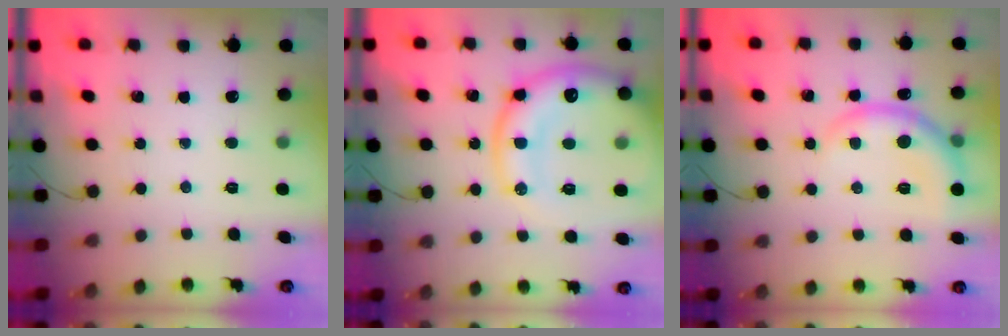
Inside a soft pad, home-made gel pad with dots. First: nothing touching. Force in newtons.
{"total": 20.9, "press": 20.6, "slide": 3.3}
{"total": 8.6, "press": 8.6, "slide": 0.5}